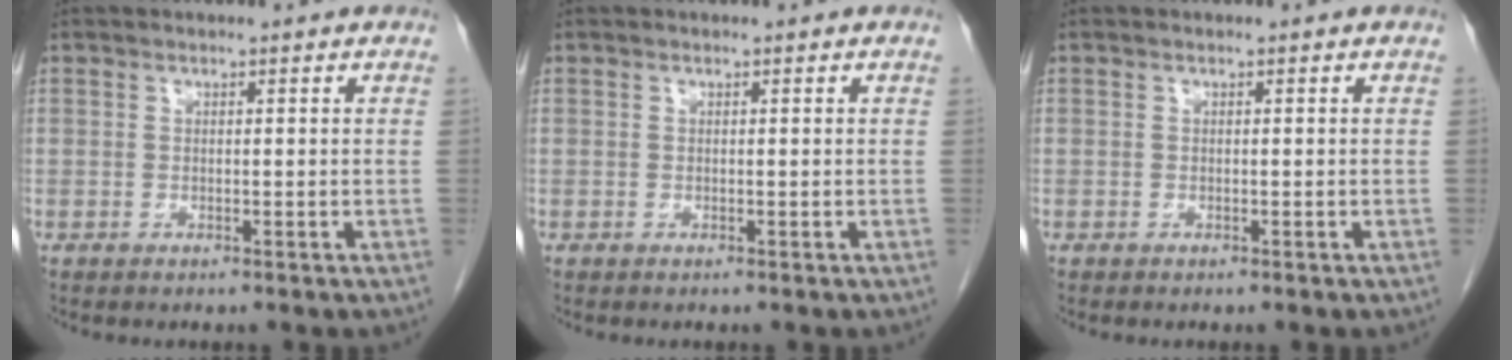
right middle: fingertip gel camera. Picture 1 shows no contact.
{"total": 0.0}
{"total": 0.0}